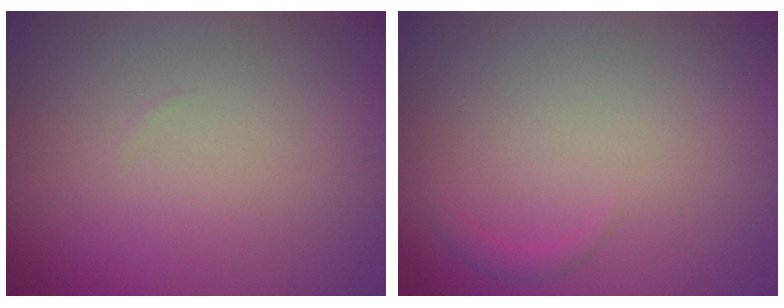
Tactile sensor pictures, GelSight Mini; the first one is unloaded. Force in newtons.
{"total": 0.7, "press": 0.7, "slide": 0.1}